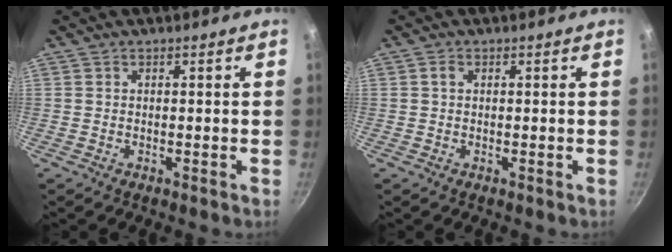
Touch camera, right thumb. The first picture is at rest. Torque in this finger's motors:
{"motor_torque": [-0.14, 0.24, 0.51, -0.32, -0.02]}